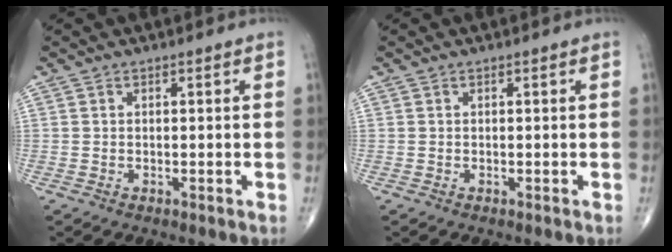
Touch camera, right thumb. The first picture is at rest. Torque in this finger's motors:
{"motor_torque": [0.00, 0.00, 0.00, 0.00, 0.00]}